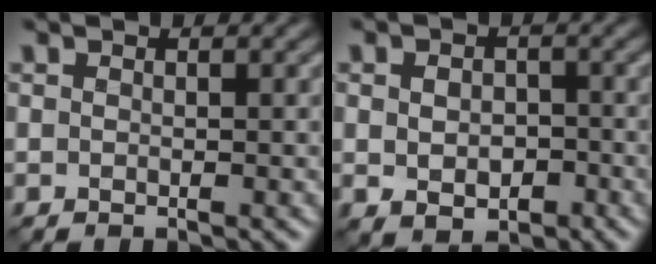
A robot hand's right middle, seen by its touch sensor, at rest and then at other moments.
{"total": 3.2, "force": [-0.7, 2.3, 2.1], "torque": [-0.028, -0.005, -0.009]}